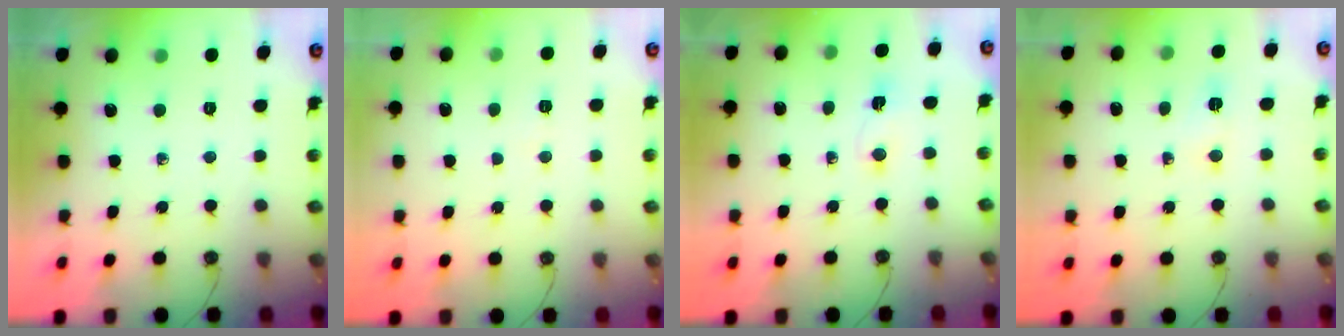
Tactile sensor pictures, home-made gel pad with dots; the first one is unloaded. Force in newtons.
{"total": 3.4, "press": 3.4, "slide": 0.4}
{"total": 2.0, "press": 1.6, "slide": 1.2}
{"total": 3.1, "press": 2.9, "slide": 1.1}